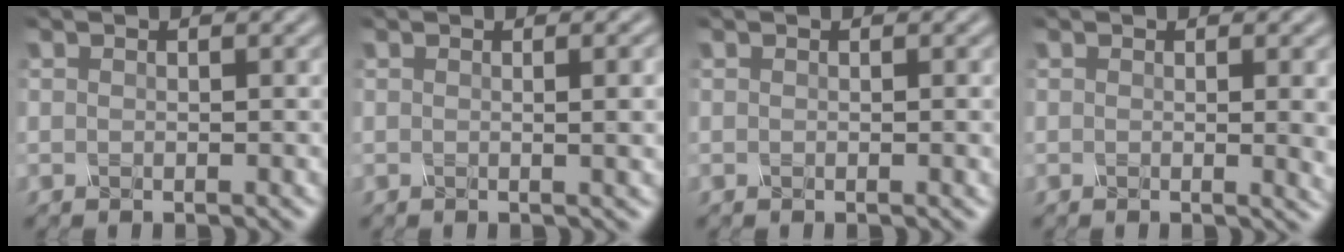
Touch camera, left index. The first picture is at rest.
{"total": 3.5, "force": [0.2, 1.3, 3.3], "torque": [-0.023, 0.009, -0.001]}
{"total": 0.6, "force": [0.0, 0.1, 0.6], "torque": [-0.007, 0.001, 0.000]}
{"total": 3.0, "force": [0.1, 0.9, 2.9], "torque": [-0.026, -0.001, -0.001]}